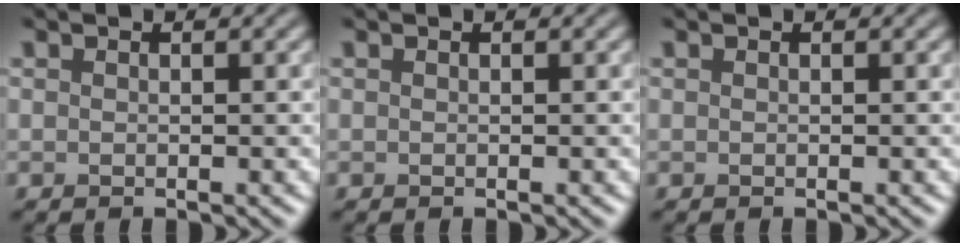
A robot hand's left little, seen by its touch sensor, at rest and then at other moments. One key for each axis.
{"total": 0.0}
{"total": 0.0}